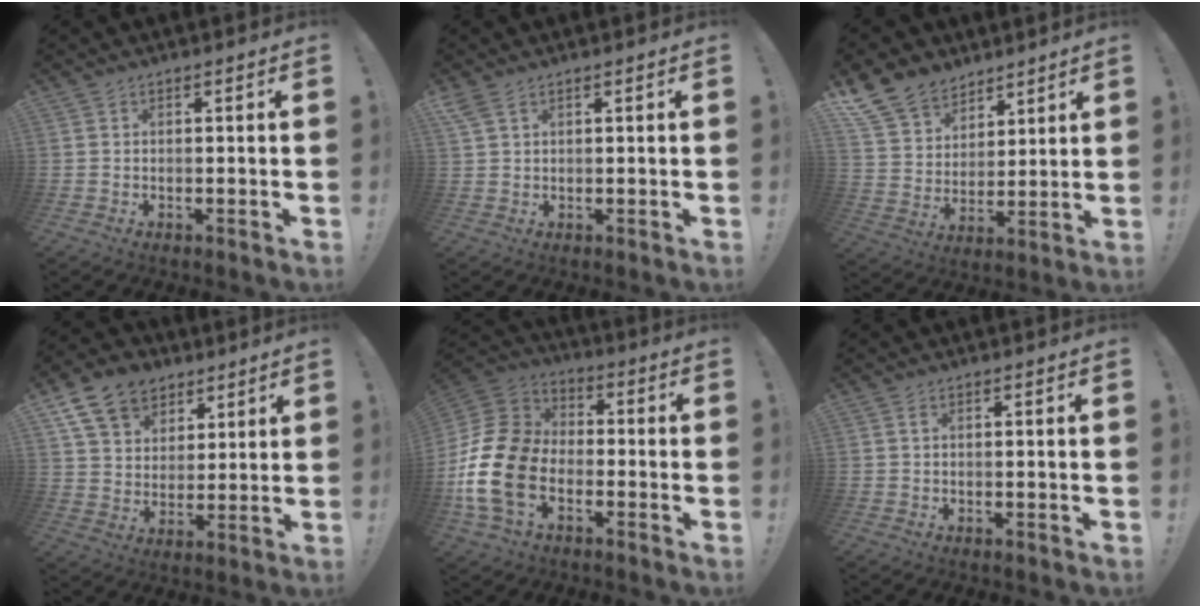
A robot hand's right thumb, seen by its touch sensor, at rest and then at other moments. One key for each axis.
{"total": 3.0, "fx": 1.9, "fy": 1.4, "fz": 2.0, "tx": -0.049, "ty": 0.000, "tz": 0.038}
{"total": 13.0, "fx": 9.5, "fy": 8.3, "fz": 3.2, "tx": -0.065, "ty": -0.070, "tz": 0.186}
{"total": 14.2, "fx": 8.1, "fy": 10.2, "fz": 5.5, "tx": -0.088, "ty": -0.041, "tz": 0.157}
{"total": 18.5, "fx": -6.2, "fy": 12.9, "fz": 11.7, "tx": -0.223, "ty": 0.040, "tz": -0.098}
{"total": 0.7, "fx": 0.1, "fy": 0.0, "fz": 0.7, "tx": -0.023, "ty": 0.005, "tz": 0.002}